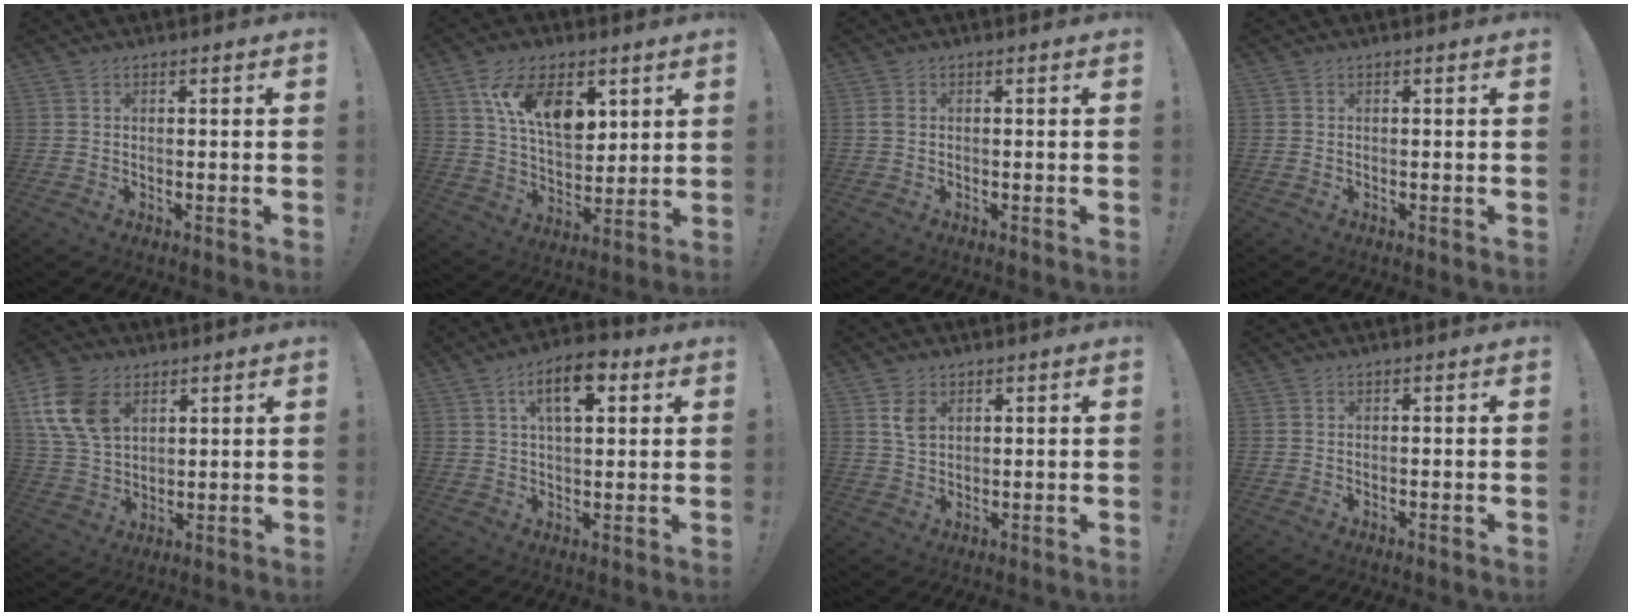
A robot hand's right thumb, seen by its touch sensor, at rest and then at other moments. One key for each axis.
{"total": 15.2, "fx": 7.2, "fy": 8.4, "fz": 10.5, "tx": -0.171, "ty": -0.018, "tz": 0.134}
{"total": 1.0, "fx": 0.1, "fy": 0.7, "fz": 0.8, "tx": -0.017, "ty": 0.005, "tz": 0.002}
{"total": 0.0}
{"total": 15.5, "fx": 6.4, "fy": 11.0, "fz": 8.9, "tx": -0.162, "ty": -0.021, "tz": 0.128}
{"total": 10.3, "fx": 4.2, "fy": 4.9, "fz": 8.1, "tx": -0.118, "ty": -0.003, "tz": 0.070}
{"total": 4.5, "fx": 2.0, "fy": 3.0, "fz": 2.8, "tx": -0.028, "ty": -0.011, "tz": 0.032}
{"total": 0.0}